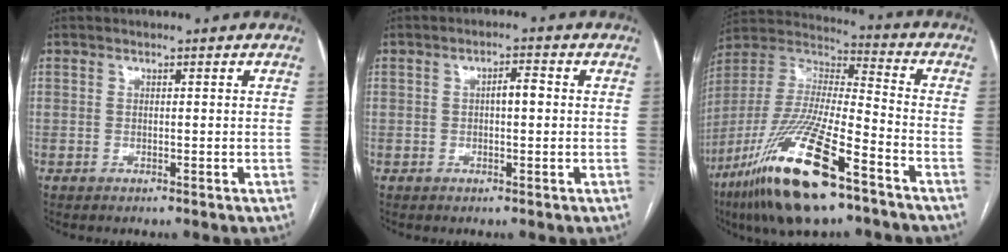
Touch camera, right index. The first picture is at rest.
{"total": 2.6, "force": [0.1, 0.9, 2.4], "torque": [-0.038, 0.009, 0.001]}
{"total": 23.1, "force": [-13.5, 4.2, 18.3], "torque": [-0.394, -0.047, -0.249]}